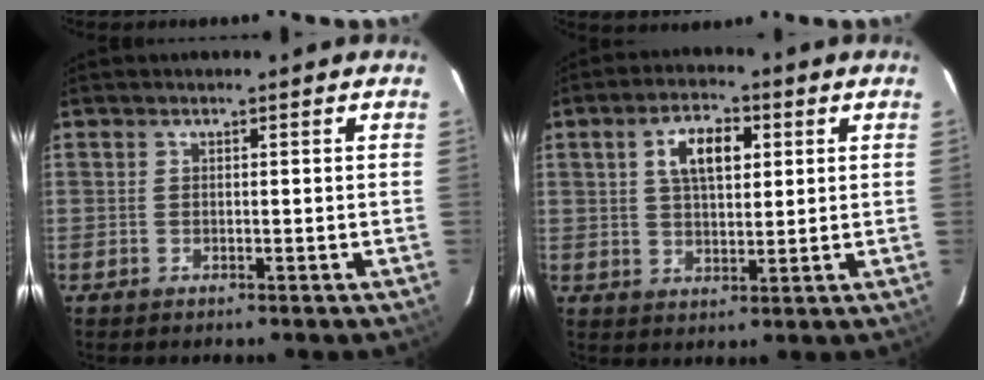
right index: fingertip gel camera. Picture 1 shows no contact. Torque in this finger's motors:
{"motor_torque": [0.76, 0.60, 0.24, 0.07]}